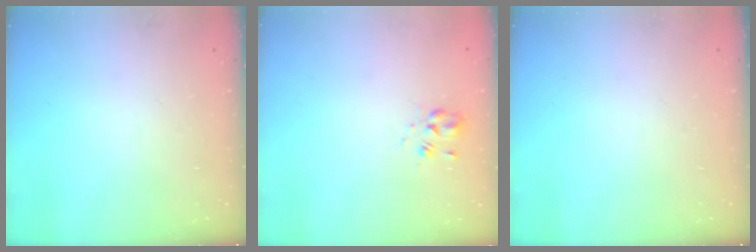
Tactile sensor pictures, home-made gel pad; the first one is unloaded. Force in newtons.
{"total": 3.8, "press": 3.7, "slide": 1.1}
{"total": 0.0}